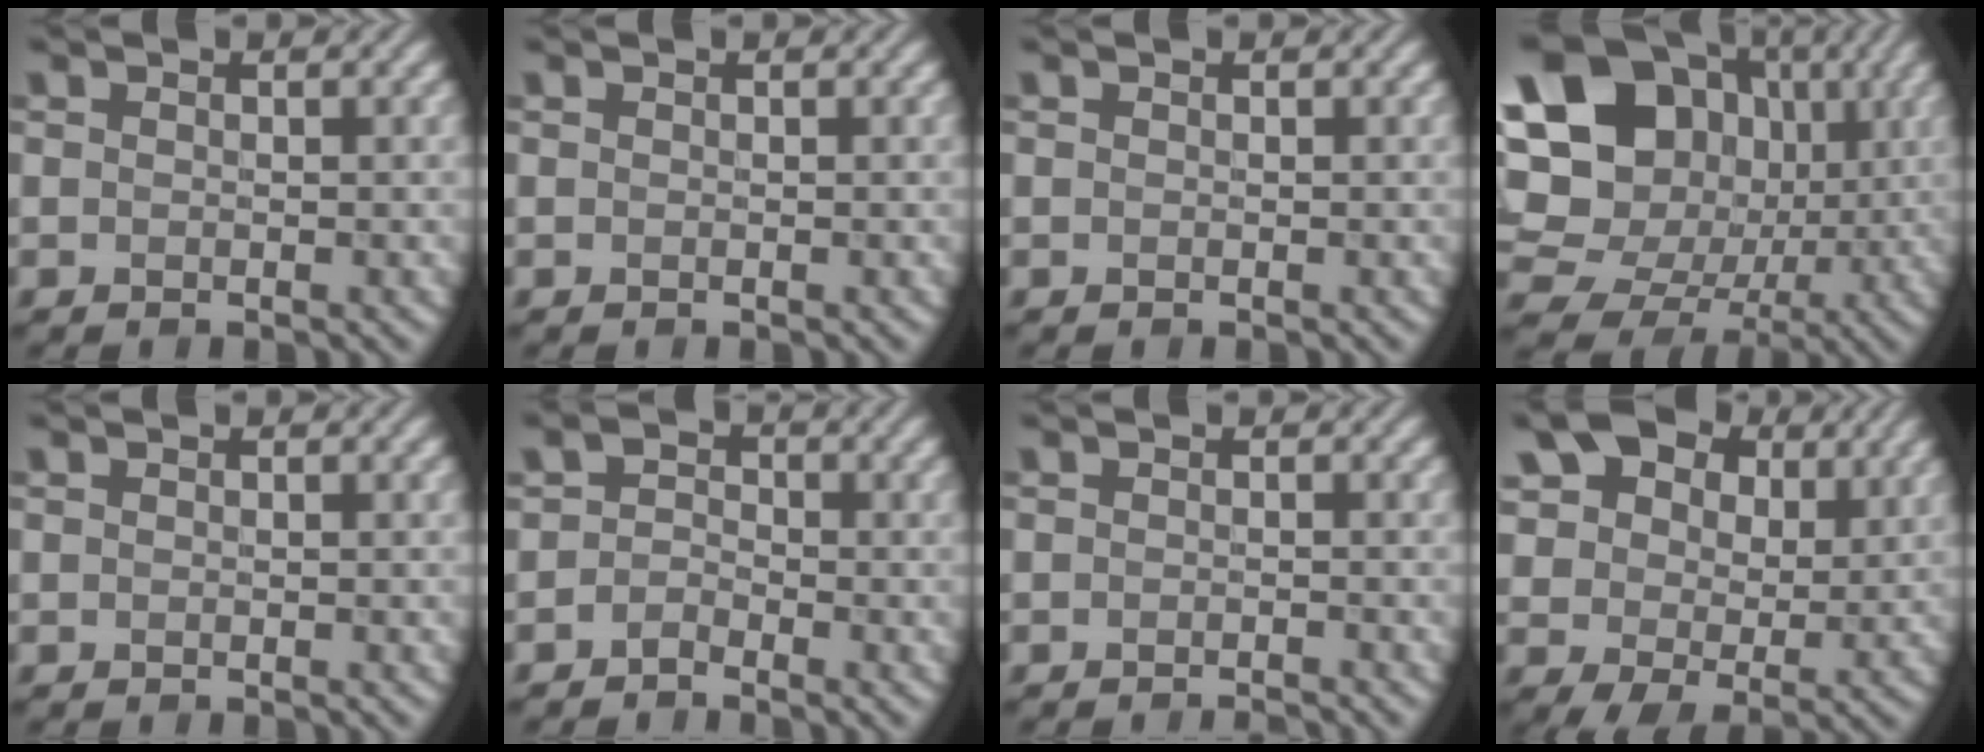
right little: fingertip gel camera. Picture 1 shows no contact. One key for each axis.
{"total": 0.0}
{"total": 0.0}
{"total": 20.9, "fx": 4.0, "fy": 17.8, "fz": 10.3, "tx": -0.215, "ty": 0.033, "tz": 0.041}
{"total": 0.0}
{"total": 1.4, "fx": -0.9, "fy": 0.9, "fz": 0.5, "tx": -0.007, "ty": 0.008, "tz": -0.023}
{"total": 1.0, "fx": -0.9, "fy": 0.1, "fz": 0.5, "tx": -0.001, "ty": -0.001, "tz": -0.018}
{"total": 11.2, "fx": 5.5, "fy": 7.2, "fz": 6.7, "tx": -0.122, "ty": 0.010, "tz": 0.086}